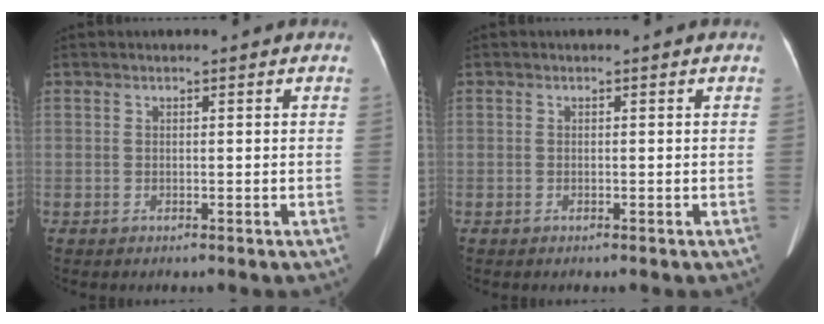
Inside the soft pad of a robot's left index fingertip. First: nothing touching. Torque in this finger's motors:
{"motor_torque": [0.14, -0.03, 0.04, 0.00]}